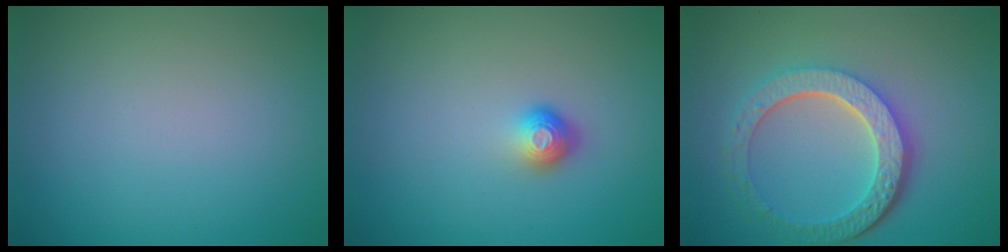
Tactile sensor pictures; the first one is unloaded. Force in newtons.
{"total": 1.9, "press": 1.3, "slide": 1.4}
{"total": 6.2, "press": 4.6, "slide": 4.1}